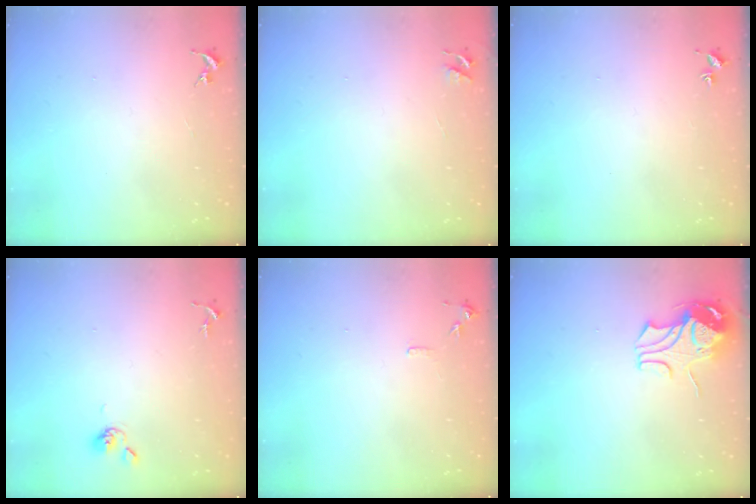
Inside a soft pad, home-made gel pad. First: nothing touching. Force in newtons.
{"total": 3.5, "press": 3.5, "slide": 0.4}
{"total": 1.5, "press": 1.5, "slide": 0.2}
{"total": 4.0, "press": 3.9, "slide": 0.9}
{"total": 6.1, "press": 6.0, "slide": 0.7}
{"total": 9.4, "press": 9.4, "slide": 0.9}